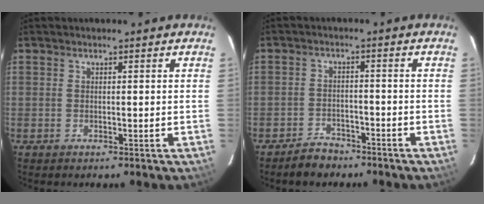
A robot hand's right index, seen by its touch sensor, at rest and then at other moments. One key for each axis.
{"total": 4.8, "fx": -4.0, "fy": 2.5, "fz": 0.8, "tx": -0.031, "ty": 0.014, "tz": -0.060}